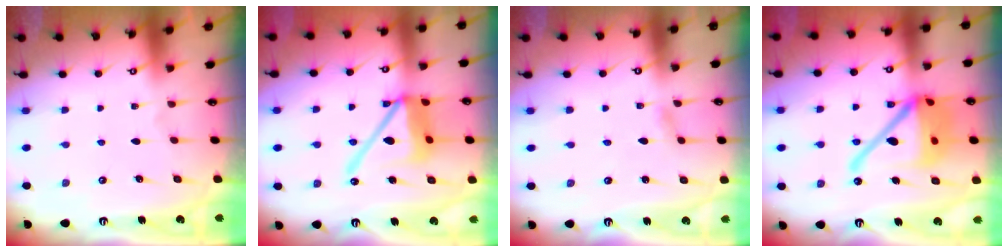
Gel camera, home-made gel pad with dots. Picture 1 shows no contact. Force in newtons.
{"total": 15.5, "press": 15.4, "slide": 1.9}
{"total": 2.0, "press": 2.0, "slide": 0.2}
{"total": 20.2, "press": 20.0, "slide": 2.8}